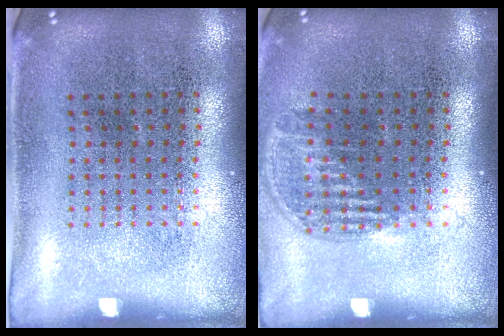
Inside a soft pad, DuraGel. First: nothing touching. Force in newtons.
{"total": 1.0, "press": 0.8, "slide": 0.6}